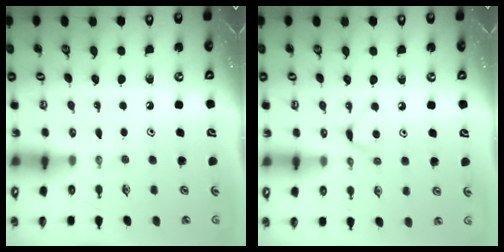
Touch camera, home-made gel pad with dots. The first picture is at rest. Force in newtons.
{"total": 5.9, "press": 5.9, "slide": 0.5}